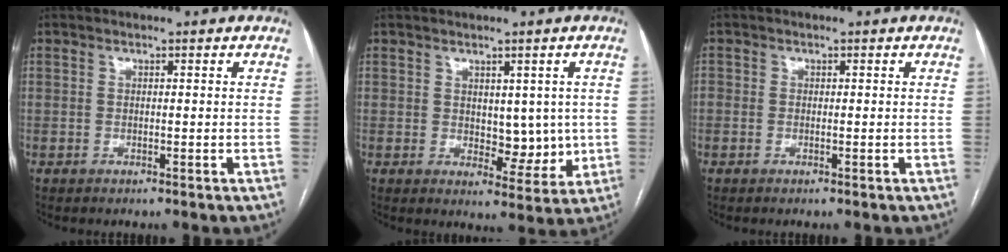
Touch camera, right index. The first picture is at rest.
{"total": 6.1, "force": [0.5, 3.6, 5.0], "torque": [-0.054, -0.004, 0.019]}
{"total": 0.7, "force": [-0.1, 0.5, 0.5], "torque": [-0.010, 0.004, -0.002]}